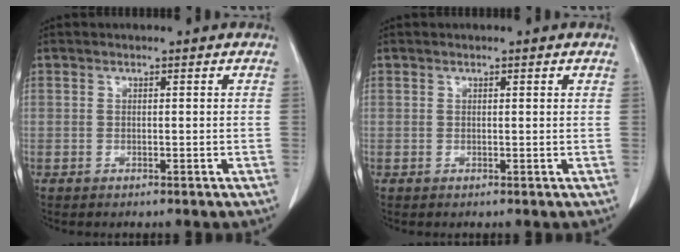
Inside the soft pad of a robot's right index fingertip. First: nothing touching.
{"total": 0.5, "force": [0.3, 0.0, 0.4], "torque": [-0.007, 0.001, 0.004]}